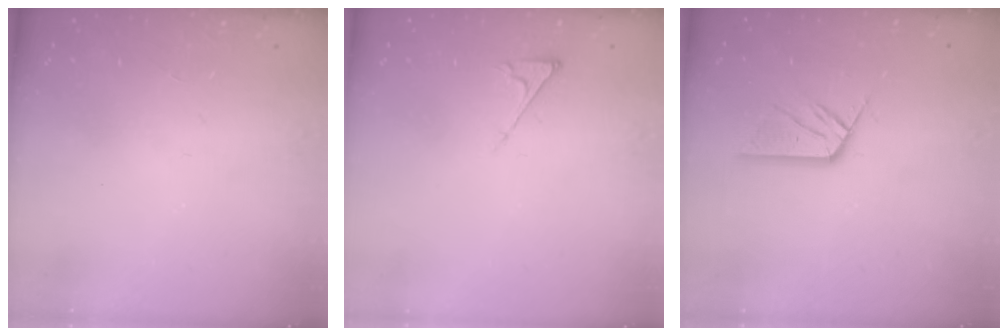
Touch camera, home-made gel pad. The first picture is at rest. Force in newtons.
{"total": 3.3, "press": 3.2, "slide": 0.6}
{"total": 10.8, "press": 10.7, "slide": 0.9}